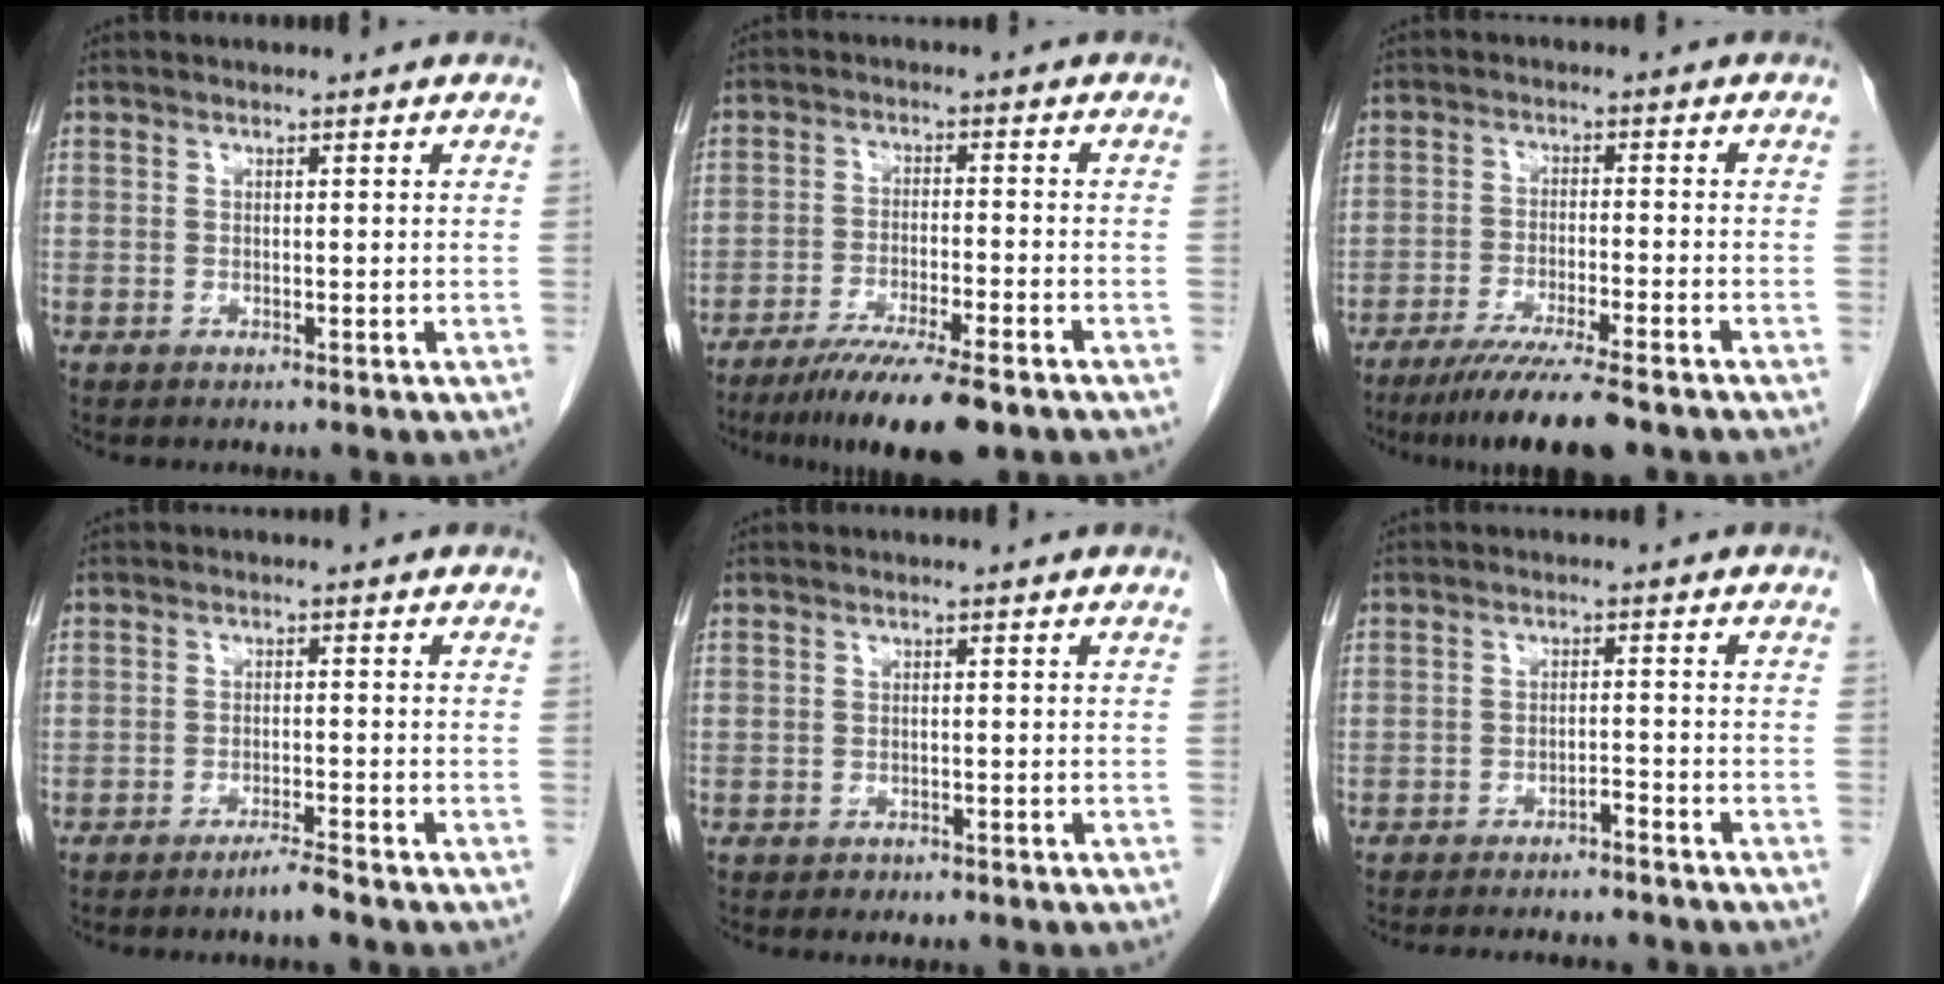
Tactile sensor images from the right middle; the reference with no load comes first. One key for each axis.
{"total": 10.7, "fx": -8.0, "fy": 0.7, "fz": 7.1, "tx": -0.108, "ty": -0.024, "tz": -0.128}
{"total": 9.8, "fx": -7.7, "fy": 0.1, "fz": 6.1, "tx": -0.091, "ty": -0.024, "tz": -0.124}
{"total": 2.6, "fx": -2.1, "fy": -0.5, "fz": 1.4, "tx": -0.025, "ty": -0.004, "tz": -0.038}
{"total": 0.8, "fx": -0.6, "fy": 0.5, "fz": 0.1, "tx": -0.005, "ty": 0.002, "tz": -0.009}
{"total": 7.8, "fx": -7.1, "fy": 1.4, "fz": 2.9, "tx": -0.031, "ty": 0.001, "tz": -0.100}